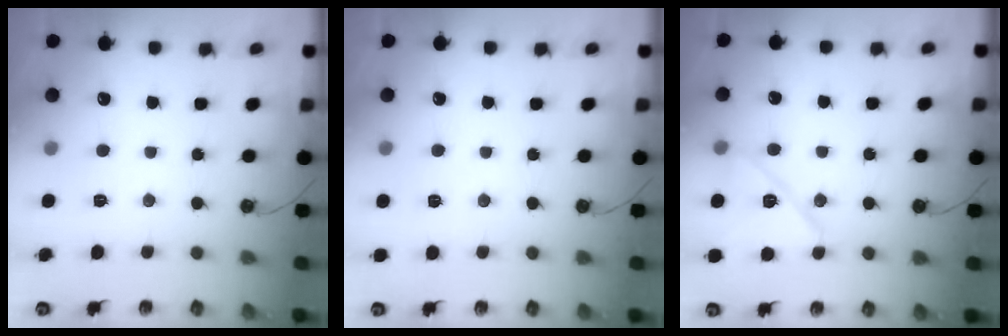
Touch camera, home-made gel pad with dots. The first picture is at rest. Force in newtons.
{"total": 2.2, "press": 2.1, "slide": 0.7}
{"total": 12.4, "press": 12.4, "slide": 0.8}